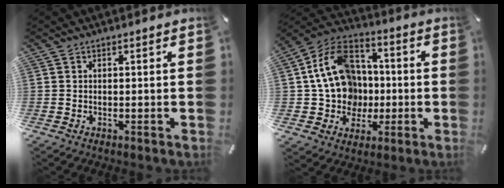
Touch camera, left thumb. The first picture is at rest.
{"total": 18.0, "force": [-0.4, 15.6, 9.0], "torque": [-0.180, 0.015, 0.003]}